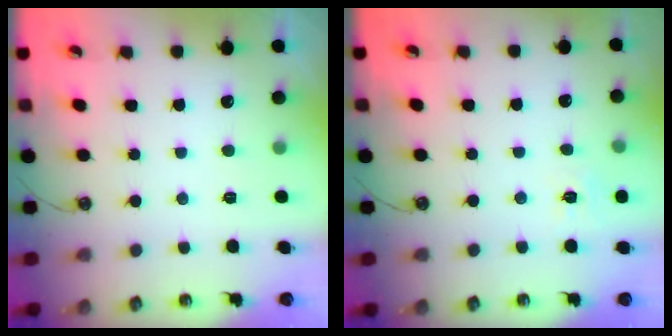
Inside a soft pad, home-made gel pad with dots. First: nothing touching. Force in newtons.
{"total": 6.5, "press": 6.5, "slide": 0.7}